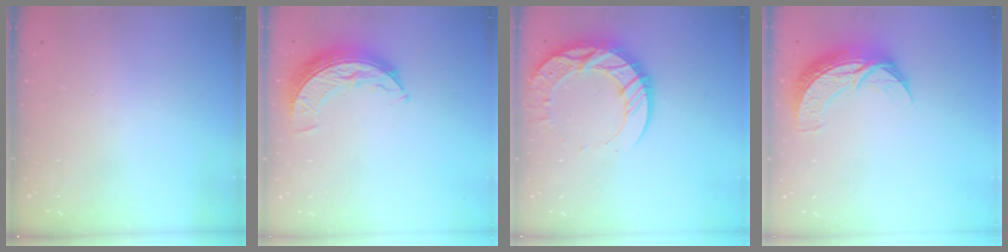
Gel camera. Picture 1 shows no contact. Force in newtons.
{"total": 8.7, "press": 8.7, "slide": 0.6}
{"total": 14.6, "press": 14.5, "slide": 1.1}
{"total": 10.1, "press": 10.1, "slide": 0.8}